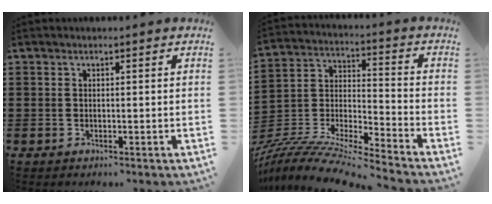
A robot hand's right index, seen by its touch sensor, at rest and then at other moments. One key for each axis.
{"total": 9.0, "fx": -8.5, "fy": 0.5, "fz": 2.8, "tx": -0.061, "ty": 0.001, "tz": -0.175}